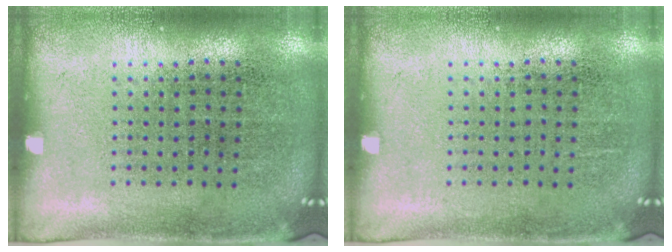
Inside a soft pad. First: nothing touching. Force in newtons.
{"total": 0.0}